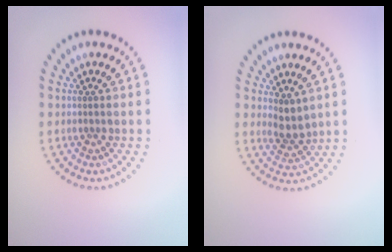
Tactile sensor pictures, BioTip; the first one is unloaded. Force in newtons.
{"total": 2.2, "press": 1.7, "slide": 1.3}